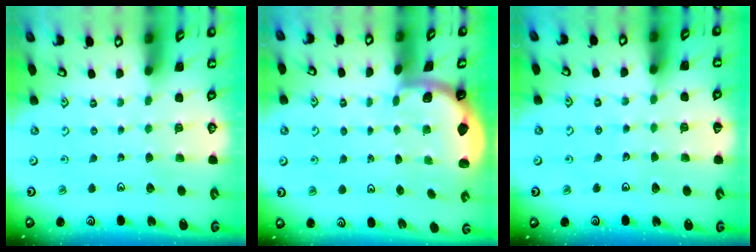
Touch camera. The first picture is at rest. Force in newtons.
{"total": 1.6, "press": 1.6, "slide": 0.1}
{"total": 2.5, "press": 2.5, "slide": 0.2}